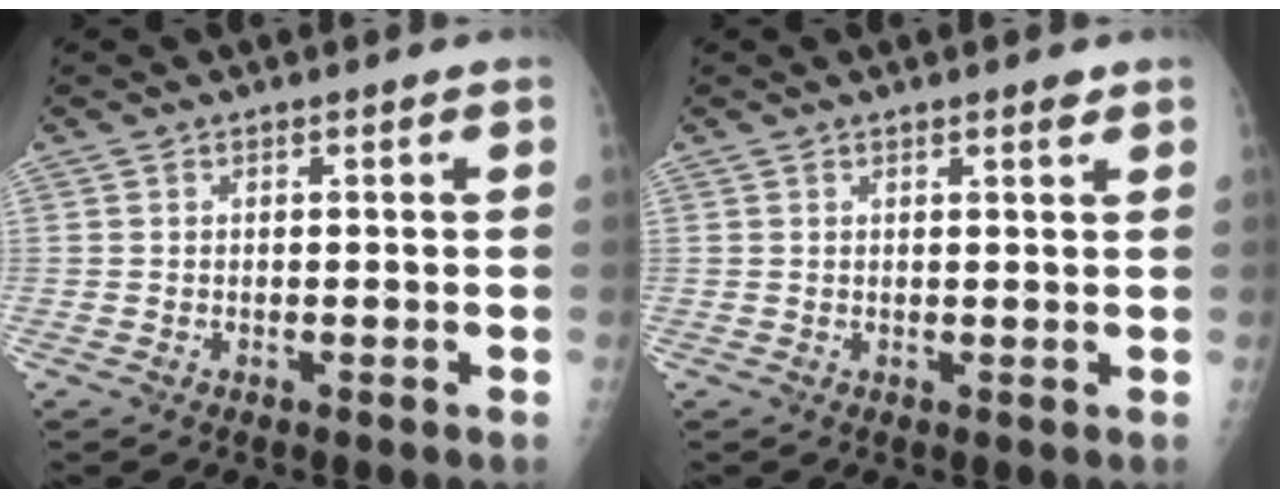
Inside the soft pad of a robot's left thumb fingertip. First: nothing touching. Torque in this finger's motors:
{"motor_torque": [-0.14, 0.08, -0.23, -0.20, -0.01]}